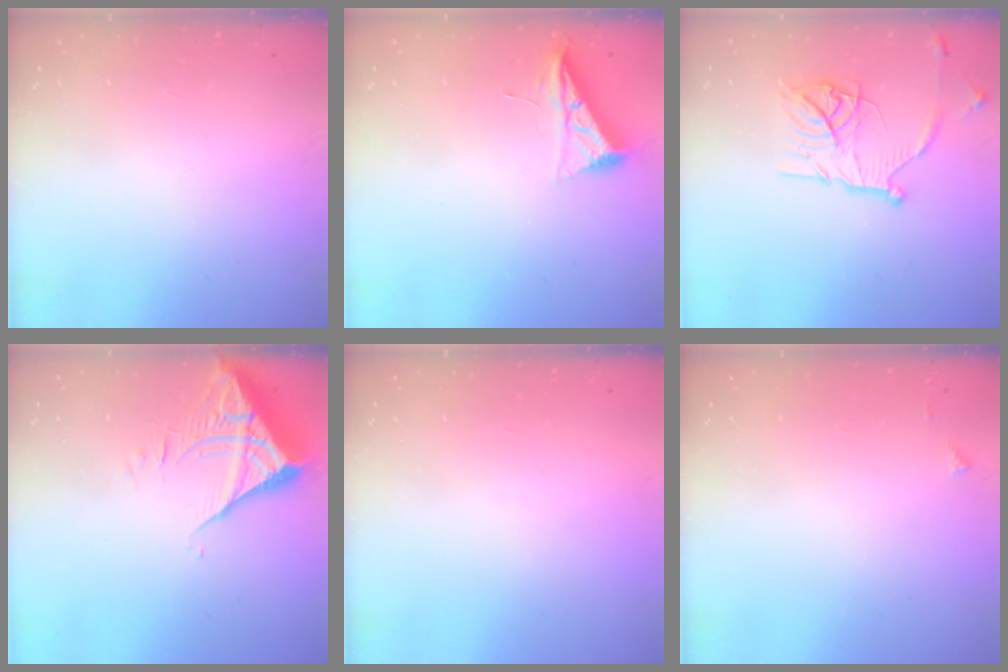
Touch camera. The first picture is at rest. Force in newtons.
{"total": 7.0, "press": 6.9, "slide": 0.8}
{"total": 16.4, "press": 16.4, "slide": 1.3}
{"total": 6.6, "press": 6.6, "slide": 0.8}
{"total": 1.5, "press": 1.5, "slide": 0.1}
{"total": 3.6, "press": 3.6, "slide": 0.5}